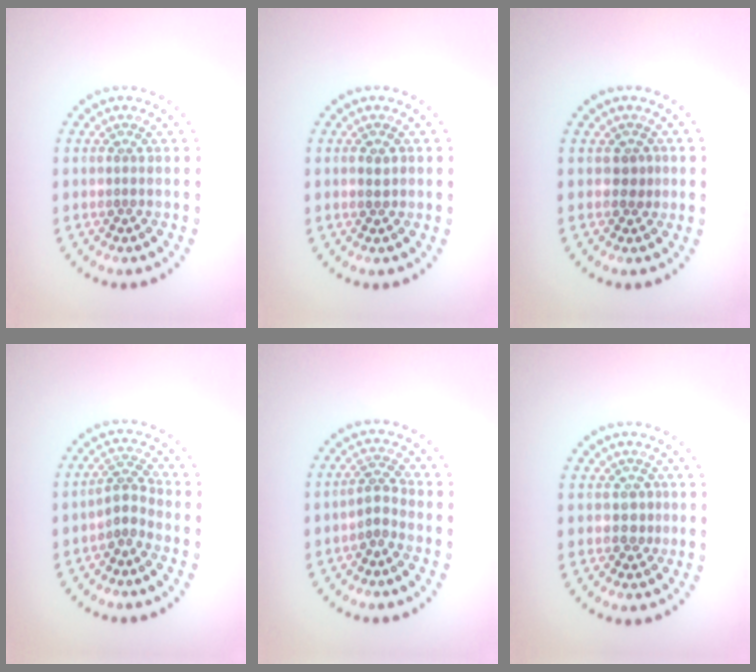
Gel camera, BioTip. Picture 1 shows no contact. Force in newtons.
{"total": 1.1, "press": 1.1, "slide": 0.1}
{"total": 1.2, "press": 0.9, "slide": 0.7}
{"total": 2.1, "press": 1.6, "slide": 1.4}
{"total": 1.8, "press": 1.4, "slide": 1.1}
{"total": 1.5, "press": 1.2, "slide": 0.9}